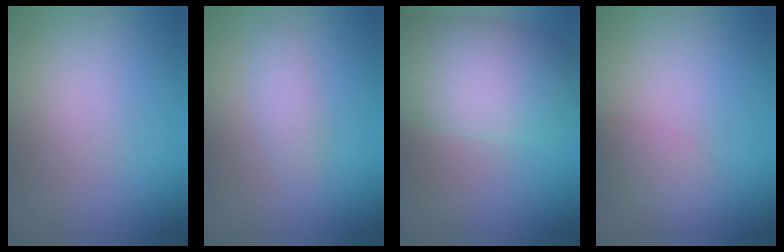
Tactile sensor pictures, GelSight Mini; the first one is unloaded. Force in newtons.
{"total": 1.4, "press": 1.4, "slide": 0.0}
{"total": 8.5, "press": 8.5, "slide": 0.2}
{"total": 1.7, "press": 1.7, "slide": 0.0}